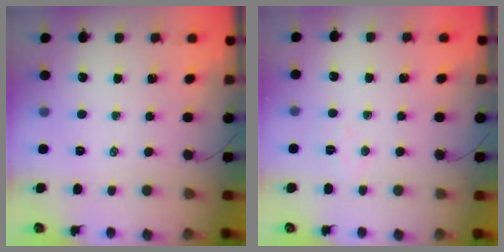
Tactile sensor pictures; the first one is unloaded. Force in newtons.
{"total": 4.1, "press": 4.0, "slide": 0.9}